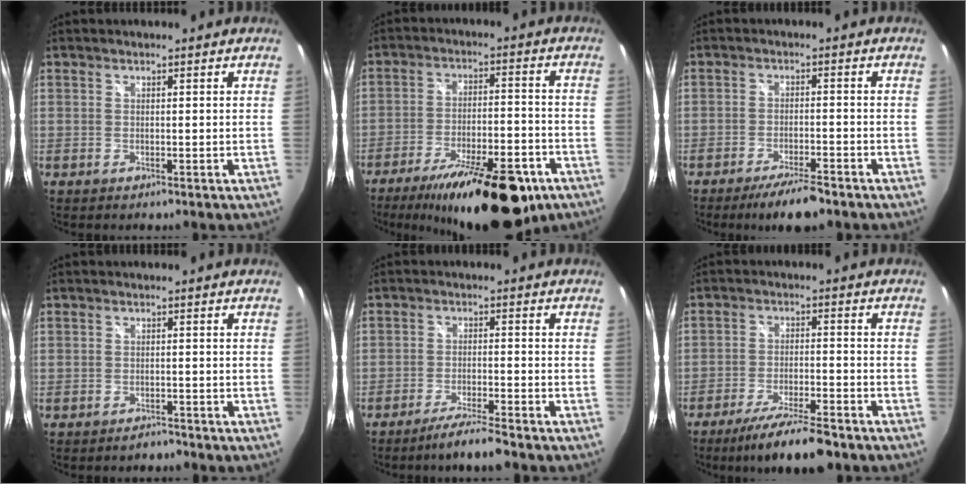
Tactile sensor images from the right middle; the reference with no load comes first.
{"total": 21.2, "force": [-14.4, 7.0, 13.9], "torque": [-0.228, -0.029, -0.209]}
{"total": 7.4, "force": [-5.9, 1.4, 4.2], "torque": [-0.091, -0.008, -0.097]}
{"total": 1.7, "force": [-1.6, 0.7, 0.0], "torque": [-0.003, 0.002, -0.024]}
{"total": 5.2, "force": [-4.6, -0.3, 2.5], "torque": [-0.065, -0.004, -0.081]}
{"total": 10.3, "force": [-8.4, 1.6, 5.8], "torque": [-0.116, -0.010, -0.140]}